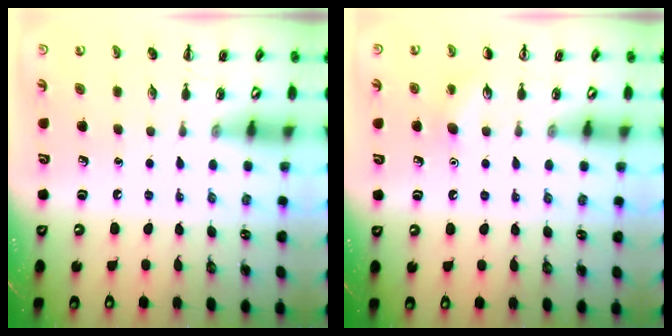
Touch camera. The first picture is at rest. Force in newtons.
{"total": 7.4, "press": 7.1, "slide": 2.0}